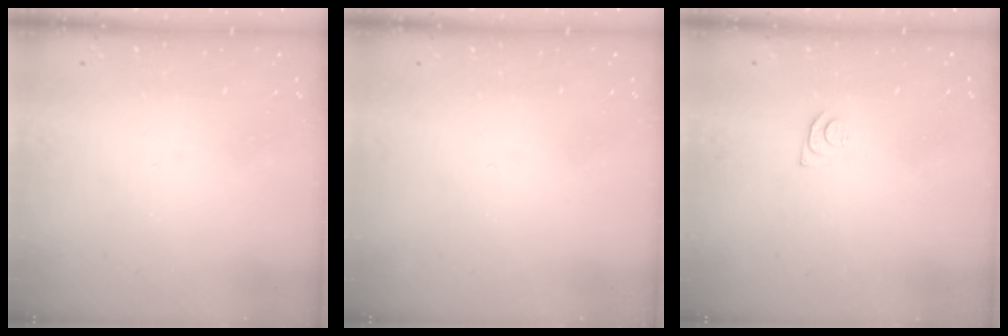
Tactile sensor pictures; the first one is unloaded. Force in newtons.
{"total": 0.0}
{"total": 3.8, "press": 3.7, "slide": 0.5}